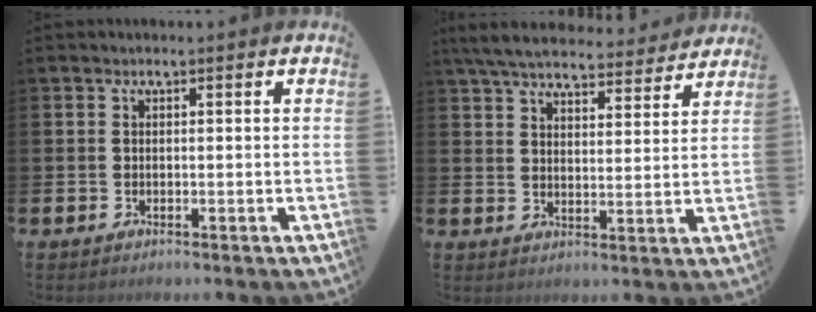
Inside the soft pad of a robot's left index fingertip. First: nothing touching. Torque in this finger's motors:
{"motor_torque": [1.07, -1.07, 0.30, 0.21]}